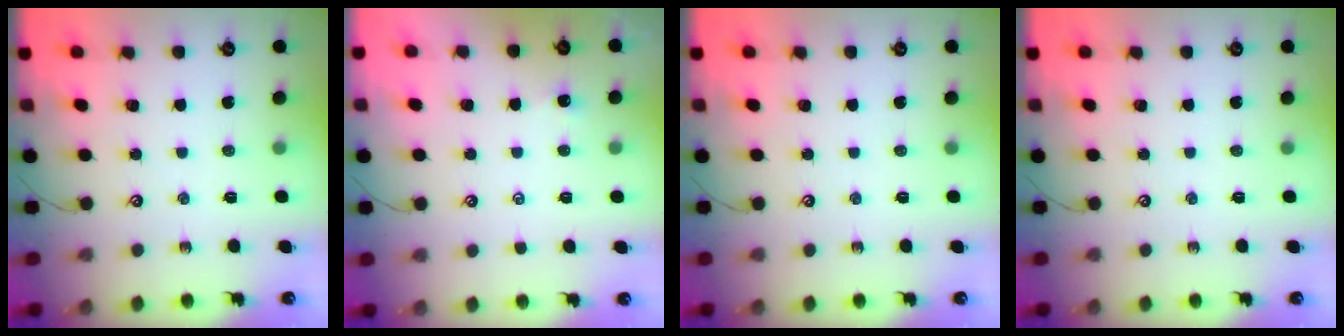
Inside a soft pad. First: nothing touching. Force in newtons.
{"total": 2.6, "press": 2.6, "slide": 0.2}
{"total": 0.0}
{"total": 0.0}